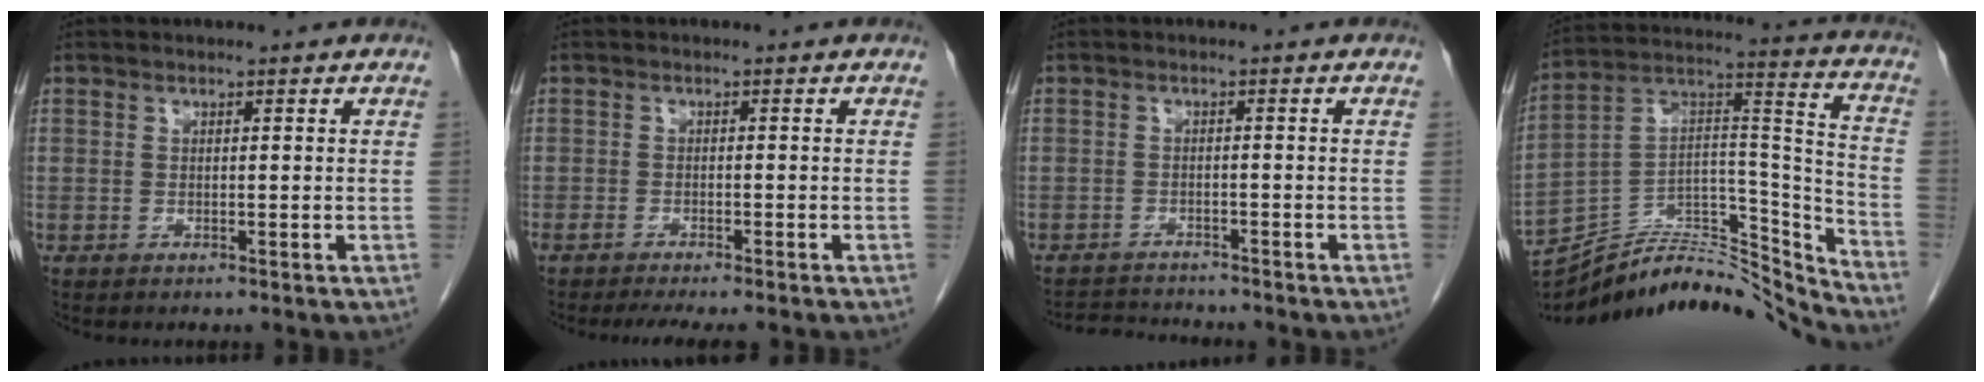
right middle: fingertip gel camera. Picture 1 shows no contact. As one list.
[{"total": 6.9, "force": [-5.9, 1.0, 3.5], "torque": [-0.043, -0.006, -0.085]}, {"total": 4.8, "force": [-4.7, 0.2, 0.4], "torque": [-0.009, -0.010, -0.076]}, {"total": 26.3, "force": [-24.9, 3.5, 7.7], "torque": [-0.113, 0.031, -0.390]}]